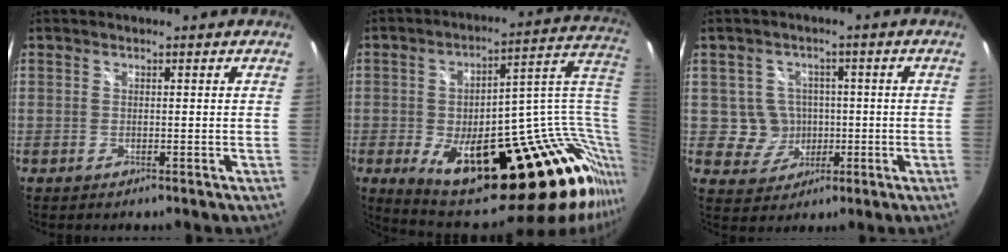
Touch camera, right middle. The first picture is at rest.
{"total": 30.8, "force": [-5.1, 13.2, 27.4], "torque": [-0.388, -0.006, -0.036]}
{"total": 5.9, "force": [-0.5, 5.8, 0.9], "torque": [-0.029, 0.016, 0.006]}